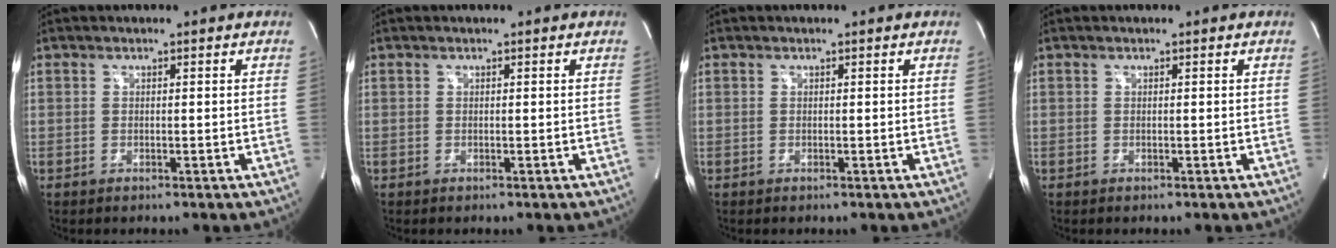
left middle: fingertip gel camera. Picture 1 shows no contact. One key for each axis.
{"total": 0.0}
{"total": 0.0}
{"total": 0.0}